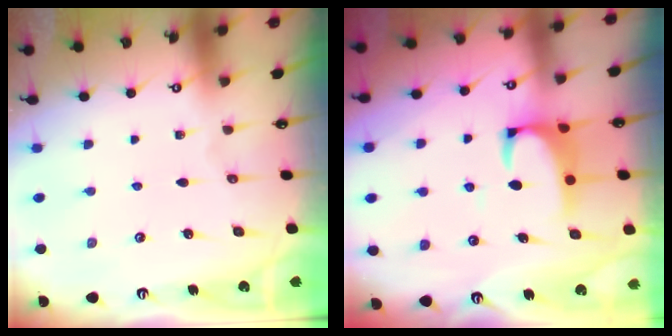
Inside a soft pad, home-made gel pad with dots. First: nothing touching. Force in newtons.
{"total": 2.6, "press": 2.3, "slide": 1.0}